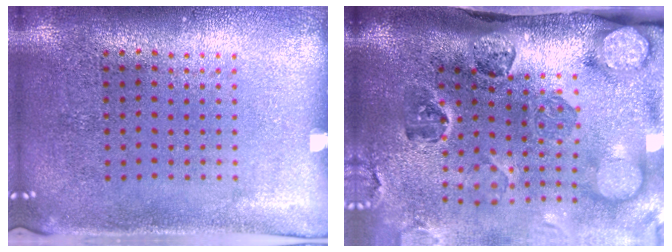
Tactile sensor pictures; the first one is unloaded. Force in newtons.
{"total": 4.4, "press": 3.2, "slide": 3.1}